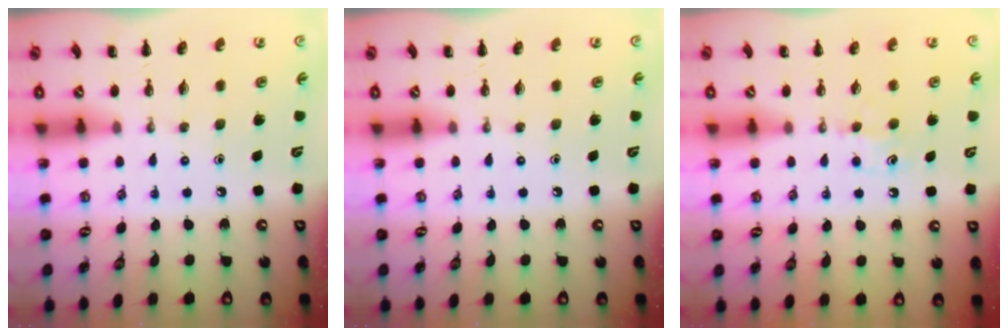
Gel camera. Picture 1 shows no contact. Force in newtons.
{"total": 0.0}
{"total": 4.6, "press": 4.4, "slide": 1.4}